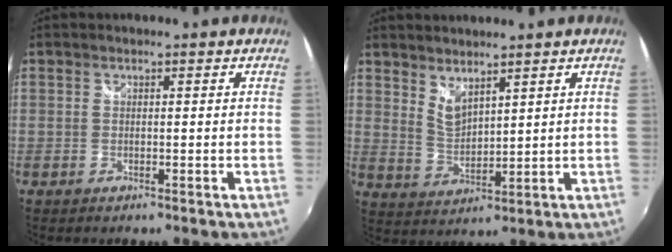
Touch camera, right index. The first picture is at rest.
{"total": 4.7, "force": [4.0, 1.3, 2.3], "torque": [-0.039, -0.008, 0.076]}